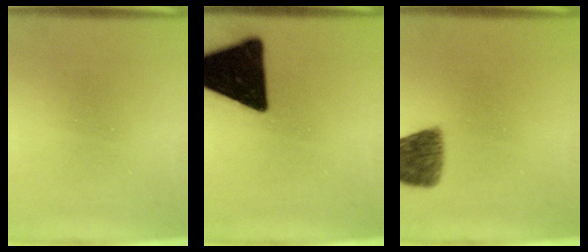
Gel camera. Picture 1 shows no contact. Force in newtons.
{"total": 19.0}
{"total": 7.5}